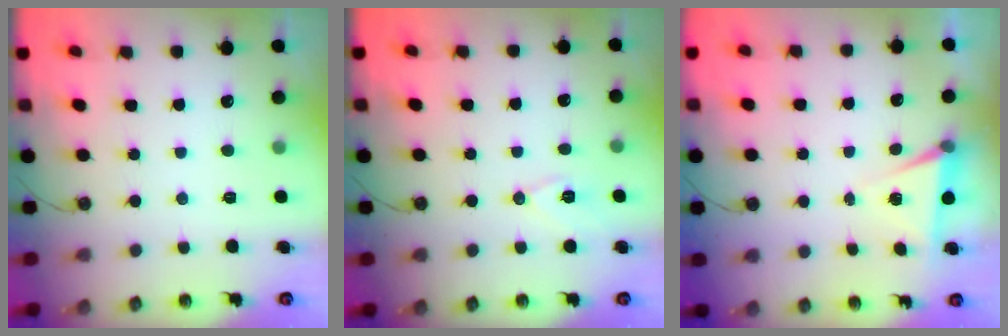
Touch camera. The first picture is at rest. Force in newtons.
{"total": 7.8, "press": 6.8, "slide": 3.9}
{"total": 5.3, "press": 2.9, "slide": 4.4}